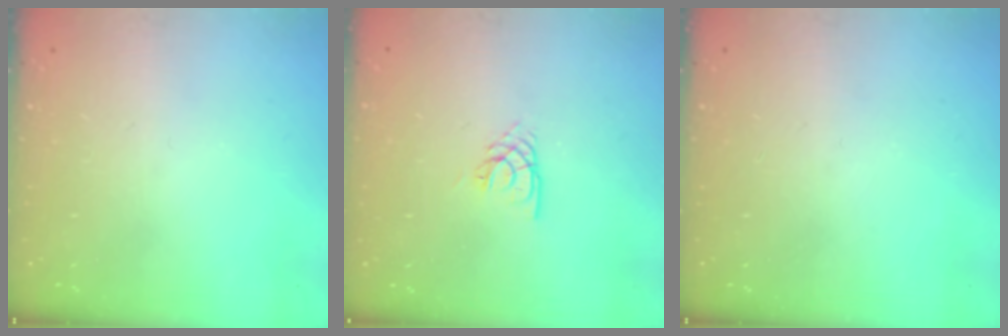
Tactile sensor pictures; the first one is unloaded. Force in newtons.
{"total": 2.1, "press": 2.1, "slide": 0.2}
{"total": 0.0}